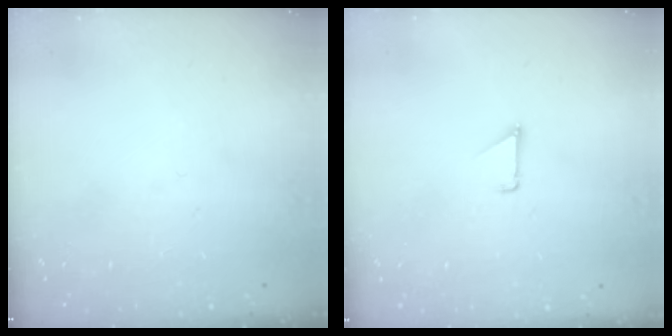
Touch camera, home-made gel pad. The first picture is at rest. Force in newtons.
{"total": 0.9, "press": 0.9, "slide": 0.1}